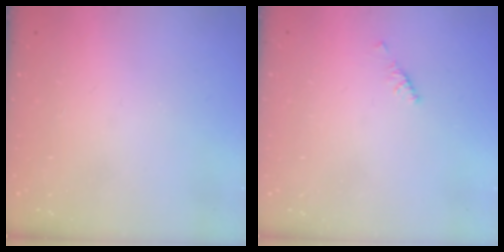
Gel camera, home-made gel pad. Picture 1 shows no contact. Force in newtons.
{"total": 2.1, "press": 2.0, "slide": 0.6}